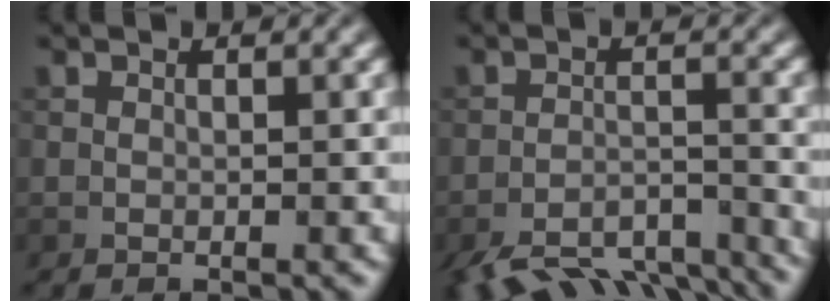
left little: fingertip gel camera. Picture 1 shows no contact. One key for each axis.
{"total": 10.6, "fx": -9.0, "fy": 3.6, "fz": 4.4, "tx": -0.073, "ty": -0.029, "tz": -0.125}